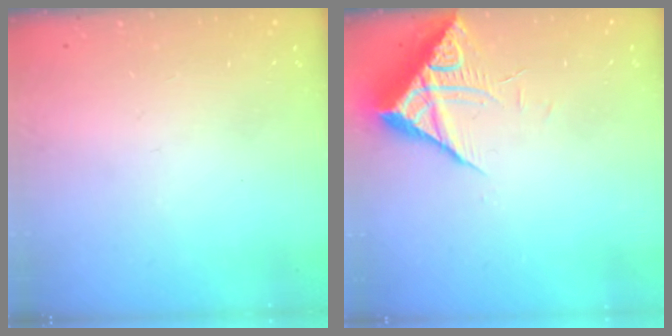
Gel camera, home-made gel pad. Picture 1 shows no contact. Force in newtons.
{"total": 8.5, "press": 8.4, "slide": 0.8}